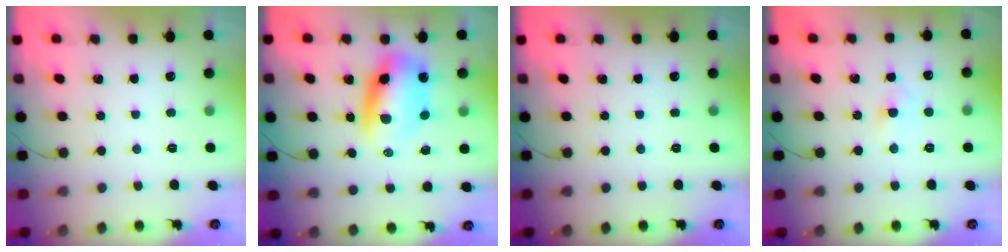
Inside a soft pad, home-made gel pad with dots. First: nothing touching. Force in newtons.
{"total": 9.7, "press": 9.4, "slide": 2.6}
{"total": 0.0}
{"total": 3.0, "press": 2.8, "slide": 1.1}